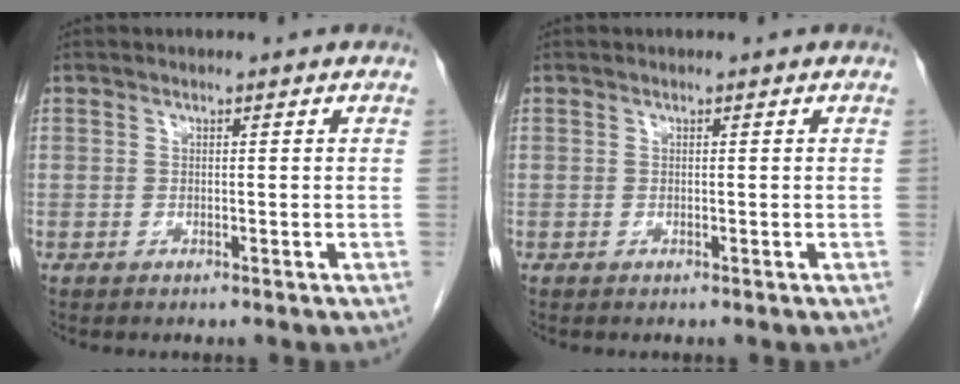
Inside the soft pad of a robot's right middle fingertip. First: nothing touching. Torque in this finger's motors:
{"motor_torque": [0.00, 0.00, 0.00, 0.00]}